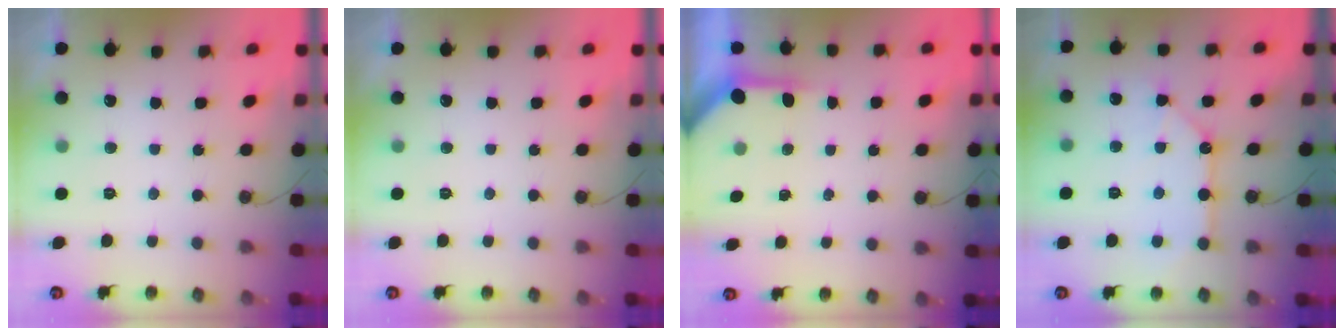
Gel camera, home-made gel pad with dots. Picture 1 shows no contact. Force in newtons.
{"total": 0.0}
{"total": 3.8, "press": 3.8, "slide": 0.3}
{"total": 10.8, "press": 10.7, "slide": 1.0}